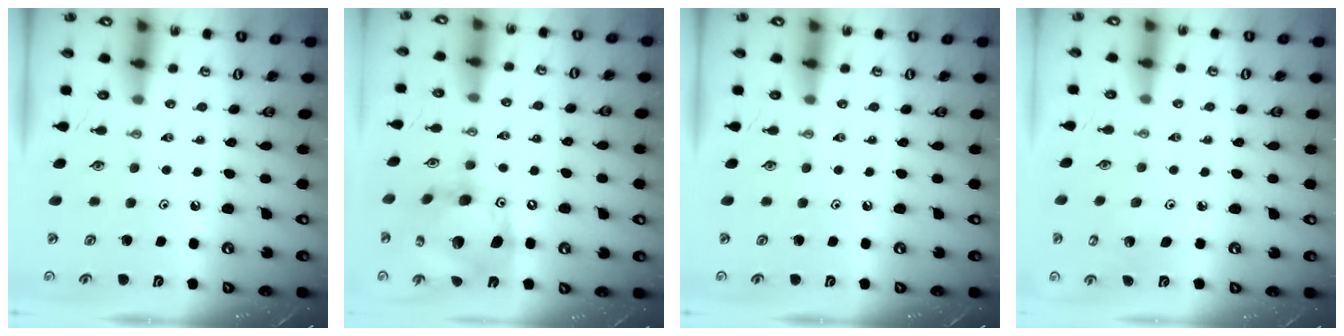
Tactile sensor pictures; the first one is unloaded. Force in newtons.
{"total": 18.7, "press": 18.5, "slide": 2.3}
{"total": 0.0}
{"total": 3.0, "press": 2.9, "slide": 0.3}